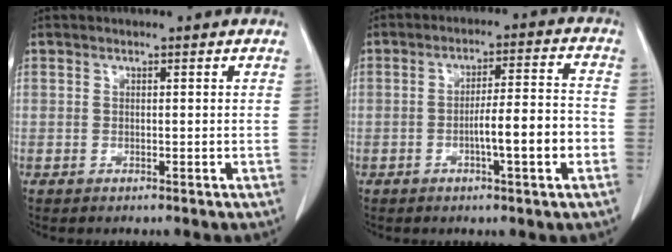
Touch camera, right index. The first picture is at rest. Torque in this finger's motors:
{"motor_torque": [1.05, -0.45, 0.57, 0.10]}